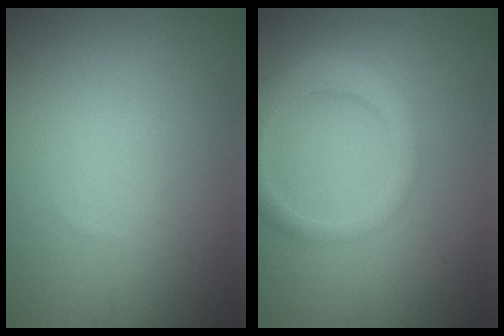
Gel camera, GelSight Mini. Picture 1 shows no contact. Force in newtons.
{"total": 3.5, "press": 3.5, "slide": 0.4}